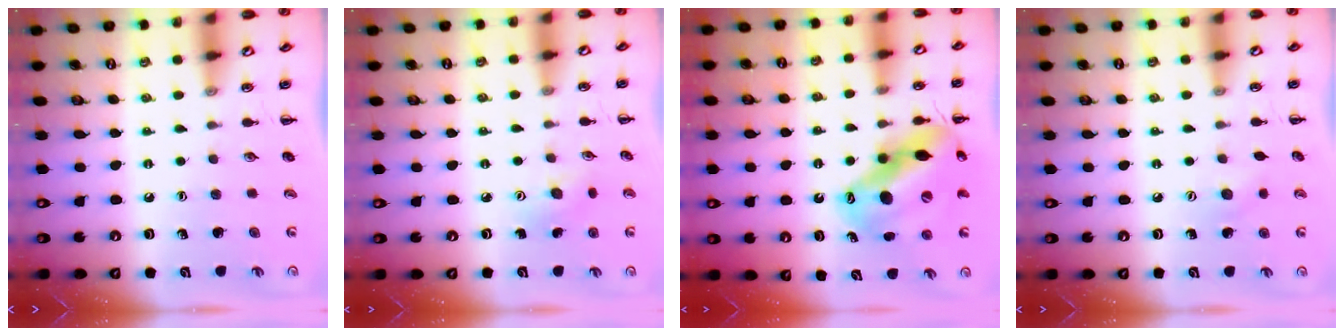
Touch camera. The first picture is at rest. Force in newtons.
{"total": 4.0, "press": 3.8, "slide": 1.1}
{"total": 18.4, "press": 17.7, "slide": 5.1}
{"total": 5.8, "press": 5.6, "slide": 1.4}